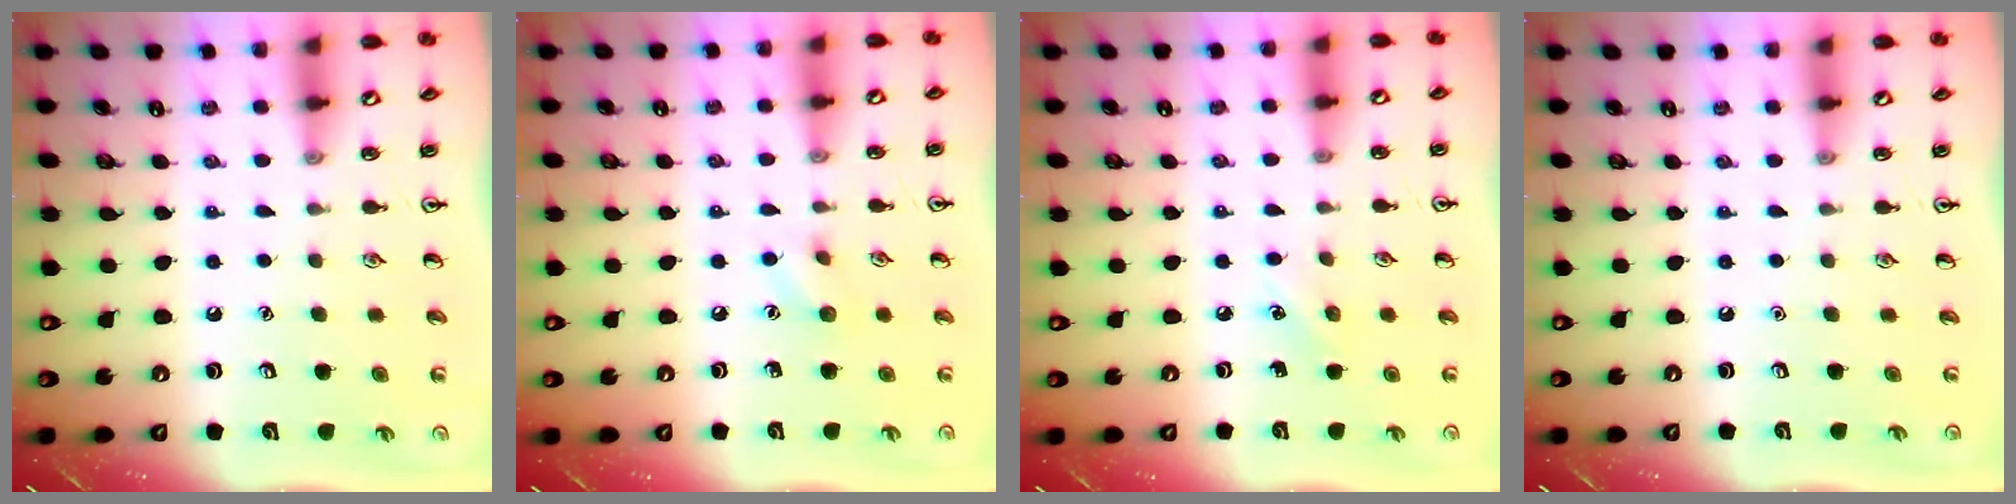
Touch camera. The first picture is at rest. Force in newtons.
{"total": 6.3, "press": 6.1, "slide": 1.8}
{"total": 4.3, "press": 4.0, "slide": 1.5}
{"total": 0.0}